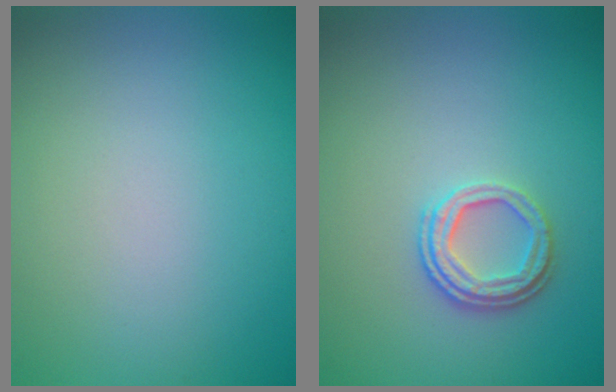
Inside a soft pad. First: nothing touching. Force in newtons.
{"total": 2.5, "press": 2.1, "slide": 1.4}